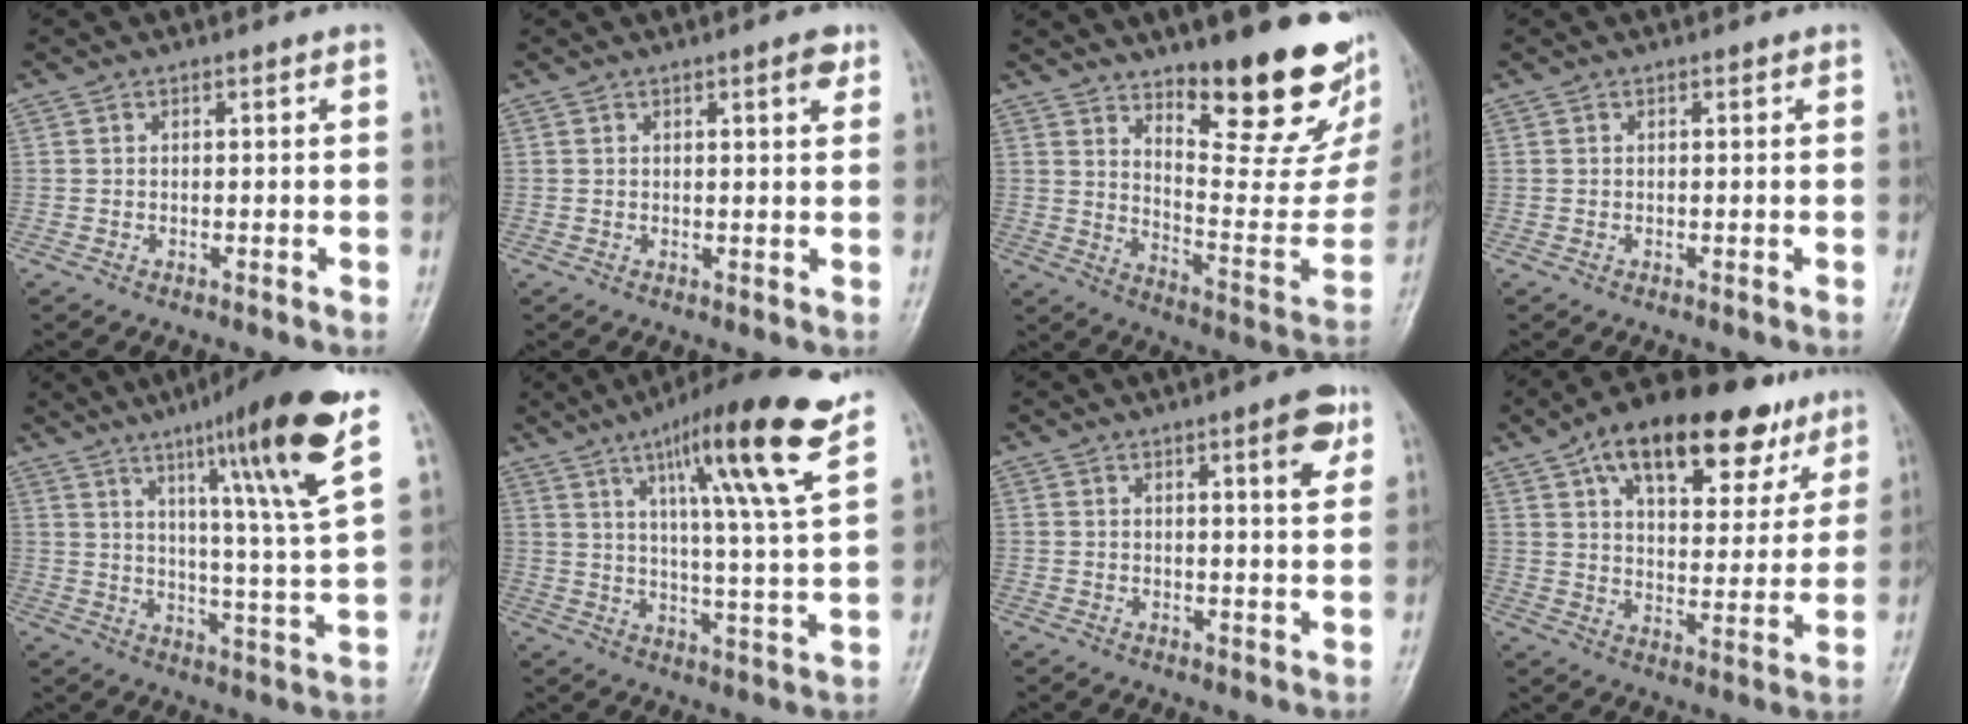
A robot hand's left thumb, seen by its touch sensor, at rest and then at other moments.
{"total": 2.8, "force": [1.6, 0.8, 2.2], "torque": [-0.025, -0.005, 0.018]}
{"total": 24.6, "force": [15.5, 7.5, 17.5], "torque": [-0.200, -0.098, 0.234]}
{"total": 0.0}
{"total": 19.4, "force": [10.4, 0.8, 16.4], "torque": [-0.230, -0.048, 0.152]}
{"total": 18.1, "force": [10.5, 0.9, 14.7], "torque": [-0.216, -0.048, 0.157]}
{"total": 6.0, "force": [3.0, 1.3, 5.0], "torque": [-0.058, -0.013, 0.037]}
{"total": 22.9, "force": [13.2, 10.8, 15.2], "torque": [-0.189, -0.014, 0.202]}